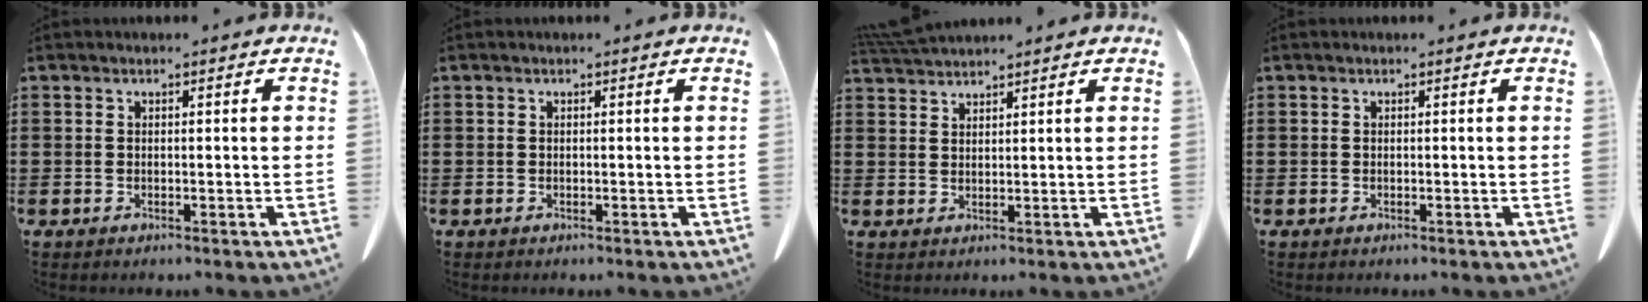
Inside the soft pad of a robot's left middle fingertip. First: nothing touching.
{"total": 0.0}
{"total": 3.5, "force": [3.4, 0.0, 0.8], "torque": [-0.028, -0.005, 0.067]}
{"total": 0.0}